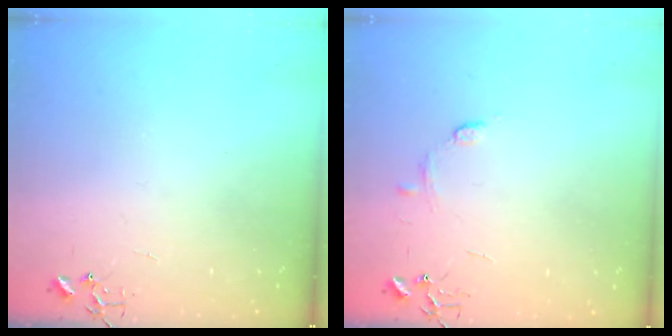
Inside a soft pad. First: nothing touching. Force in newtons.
{"total": 6.6, "press": 6.6, "slide": 0.9}